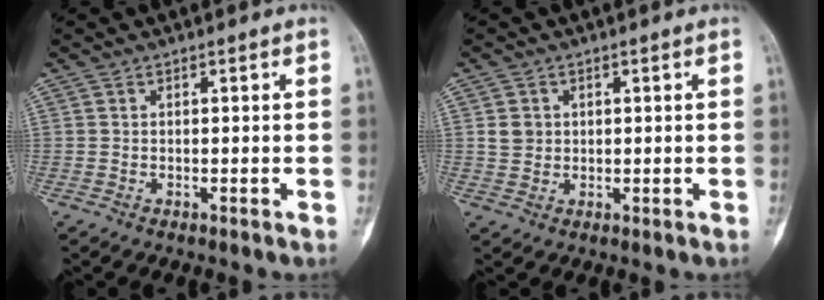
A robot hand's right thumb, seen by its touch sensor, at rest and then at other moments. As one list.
[{"total": 2.8, "force": [0.5, 2.5, 1.1], "torque": [-0.008, 0.002, 0.012]}]